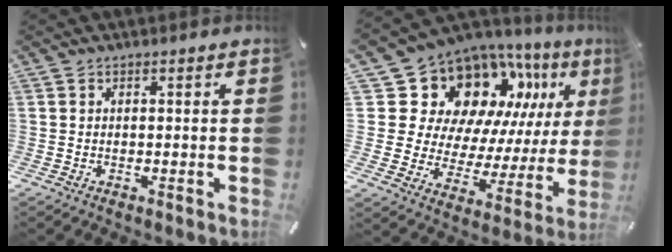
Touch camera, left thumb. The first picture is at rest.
{"total": 17.8, "force": [10.9, 12.4, 6.8], "torque": [-0.111, -0.106, 0.216]}